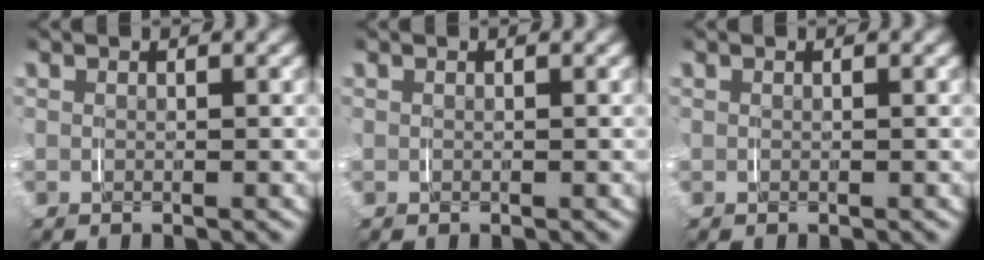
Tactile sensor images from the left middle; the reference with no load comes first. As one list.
[{"total": 0.0}, {"total": 0.0}]